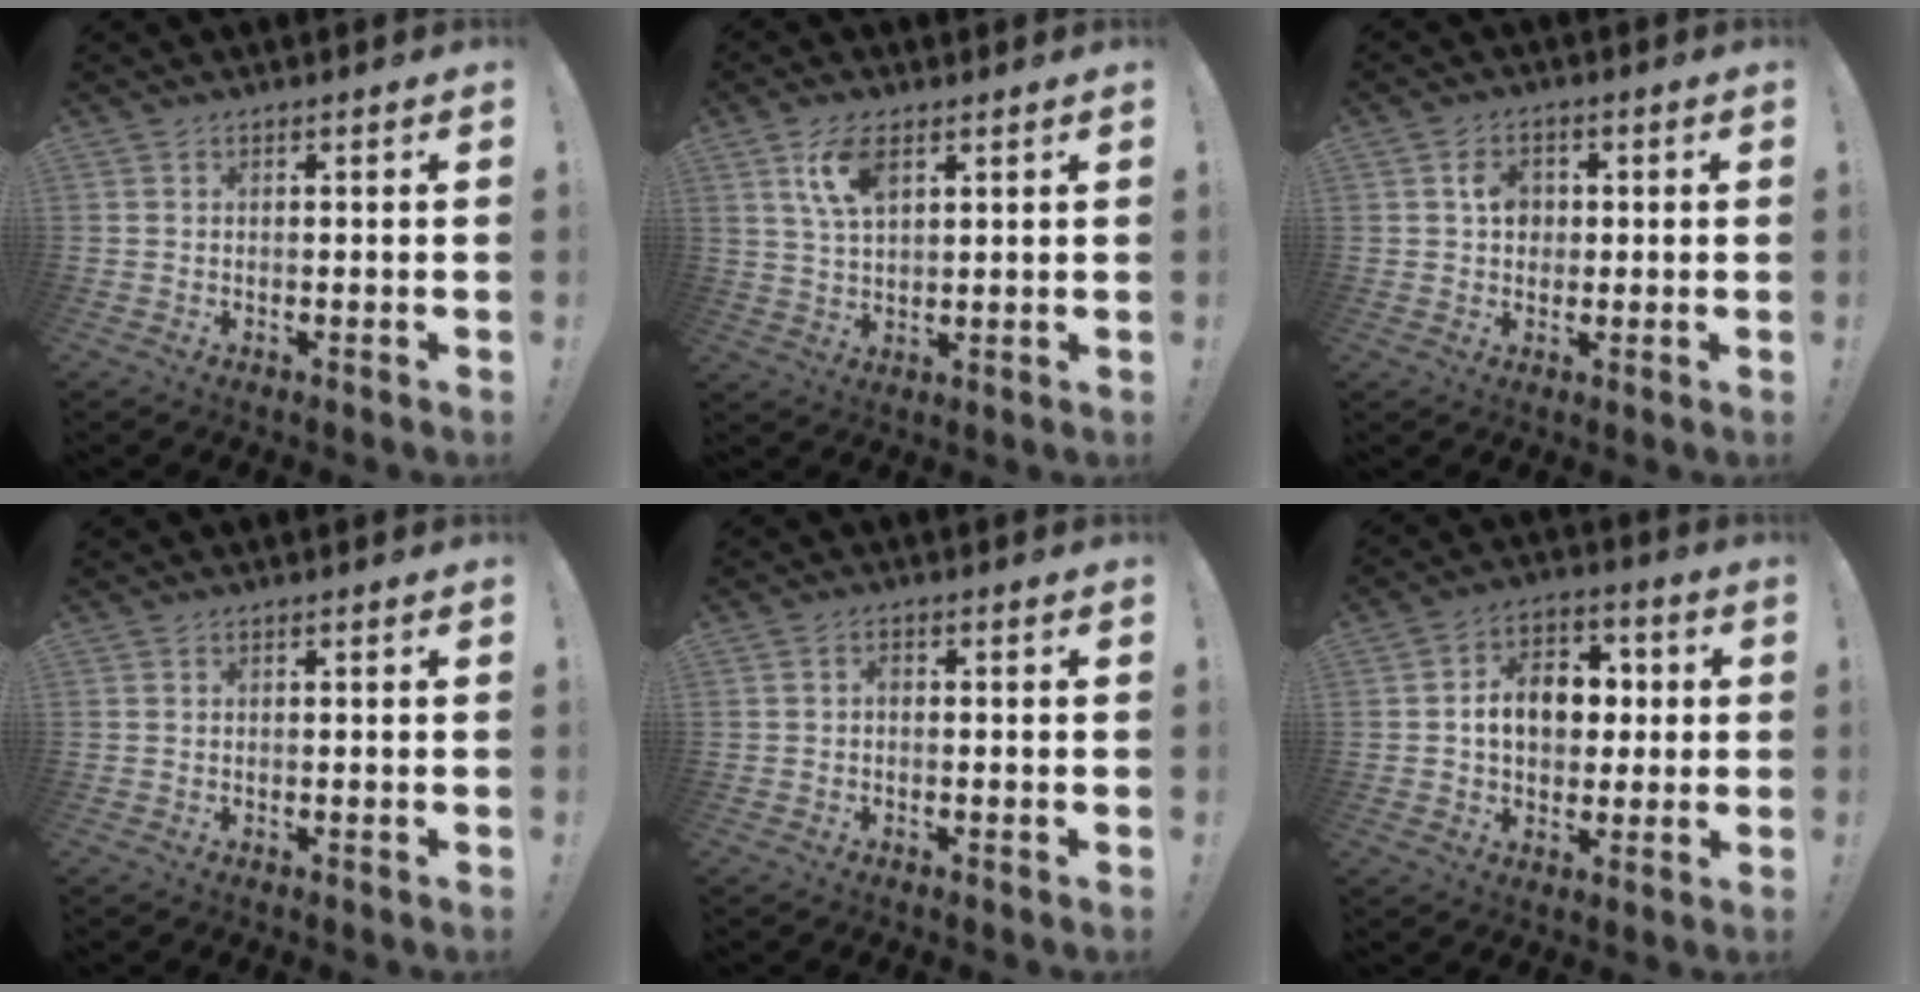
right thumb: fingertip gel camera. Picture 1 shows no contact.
{"total": 8.6, "force": [4.1, 4.0, 6.3], "torque": [-0.119, -0.008, 0.073]}
{"total": 5.4, "force": [0.8, 4.4, 3.0], "torque": [-0.047, 0.009, 0.012]}
{"total": 0.0}
{"total": 1.1, "force": [-0.7, 0.5, 0.7], "torque": [-0.011, 0.004, -0.013]}
{"total": 12.8, "force": [0.8, 9.5, 8.5], "torque": [-0.131, 0.017, 0.023]}